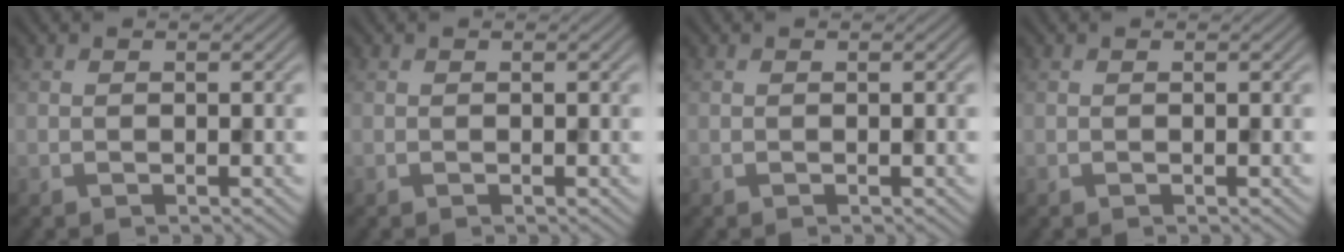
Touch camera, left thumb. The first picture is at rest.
{"total": 0.0}
{"total": 0.0}
{"total": 0.0}